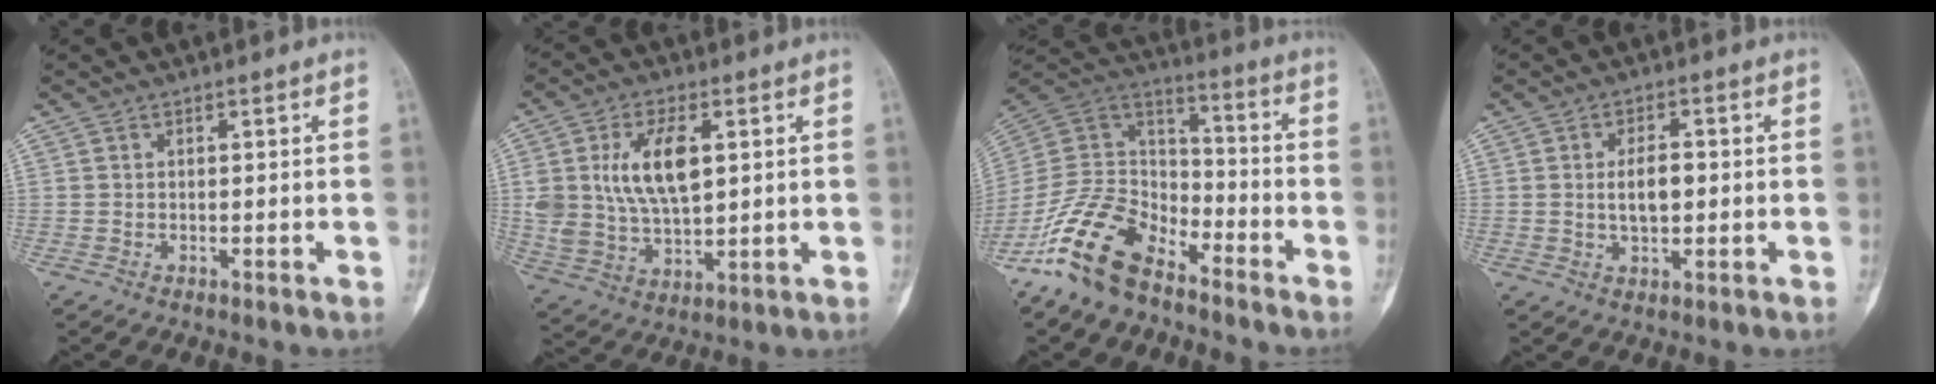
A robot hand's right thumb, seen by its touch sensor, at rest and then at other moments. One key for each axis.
{"total": 13.0, "fx": 3.2, "fy": 6.9, "fz": 10.5, "tx": -0.194, "ty": -0.009, "tz": 0.067}
{"total": 15.9, "fx": -11.2, "fy": 8.0, "fz": 8.0, "tx": -0.136, "ty": 0.079, "tz": -0.222}
{"total": 5.2, "fx": 0.1, "fy": 2.7, "fz": 4.5, "tx": -0.071, "ty": 0.002, "tz": 0.003}